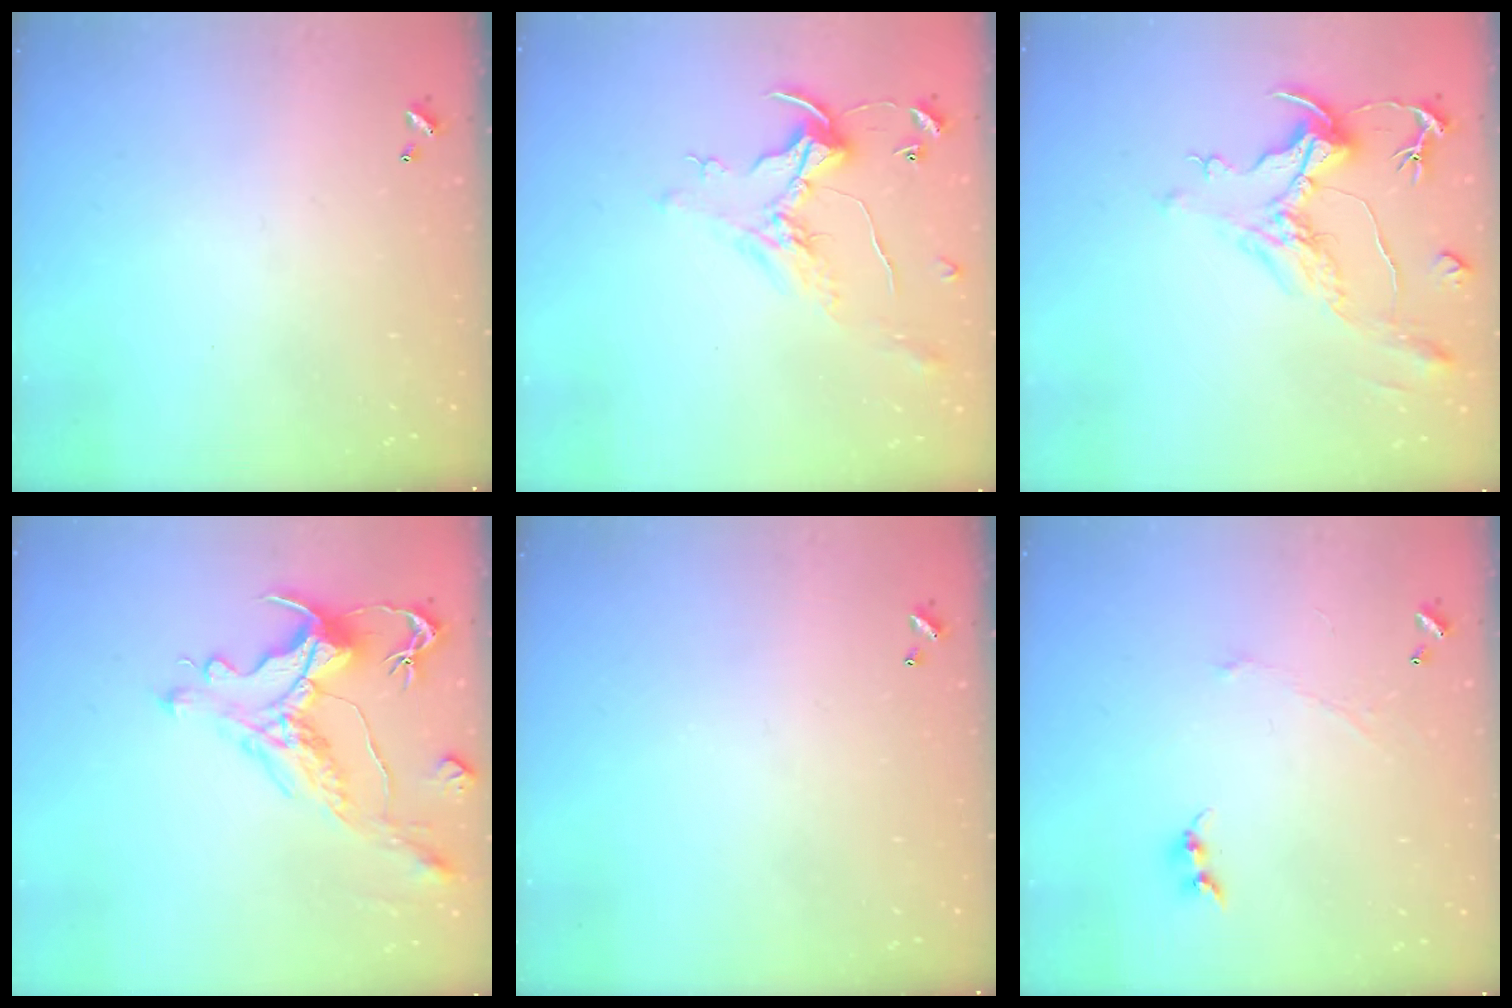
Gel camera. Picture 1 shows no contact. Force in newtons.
{"total": 1.0, "press": 0.9, "slide": 0.5}
{"total": 1.5, "press": 0.9, "slide": 1.2}
{"total": 2.4, "press": 2.0, "slide": 1.3}
{"total": 0.0}
{"total": 0.0}